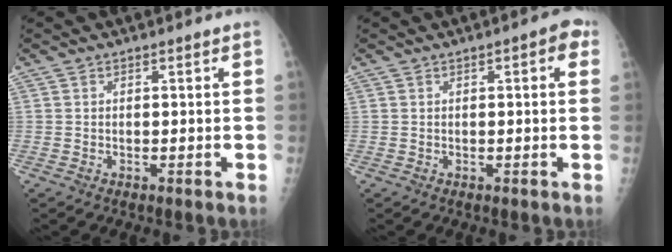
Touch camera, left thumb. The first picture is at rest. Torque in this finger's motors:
{"motor_torque": [-0.14, 0.11, -0.22, -0.21, 0.07]}